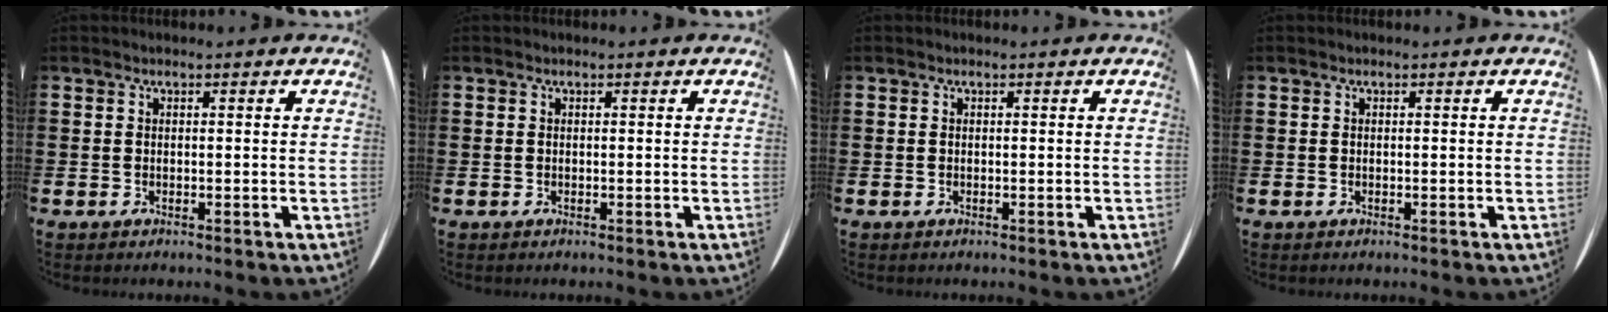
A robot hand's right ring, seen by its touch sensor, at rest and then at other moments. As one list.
[{"total": 0.0}, {"total": 0.0}, {"total": 0.0}]